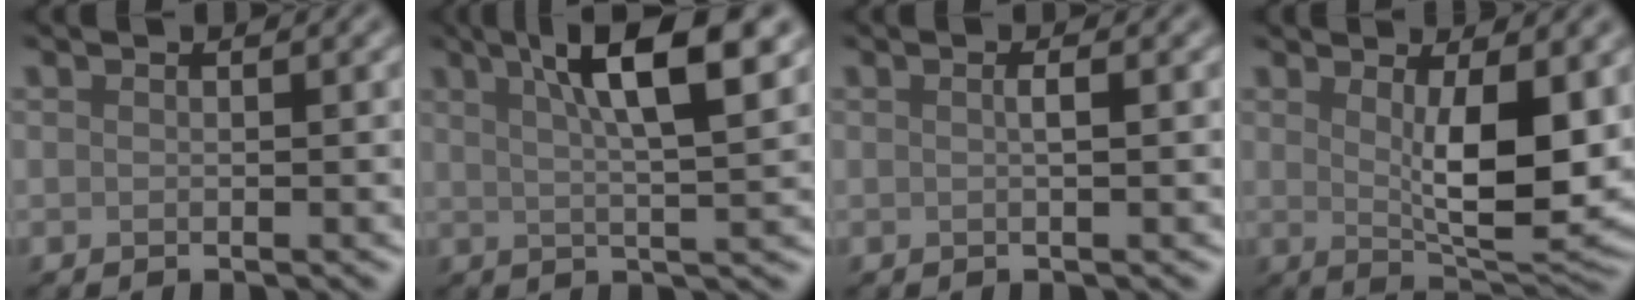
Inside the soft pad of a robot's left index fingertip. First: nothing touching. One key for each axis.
{"total": 8.4, "fx": 3.8, "fy": 1.8, "fz": 7.2, "tx": -0.089, "ty": 0.016, "tz": 0.052}
{"total": 1.1, "fx": 0.1, "fy": 0.3, "fz": 1.1, "tx": -0.015, "ty": 0.004, "tz": -0.002}
{"total": 7.3, "fx": 1.1, "fy": 2.1, "fz": 6.9, "tx": -0.109, "ty": -0.016, "tz": 0.028}